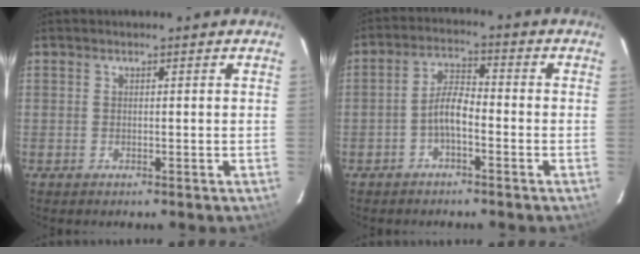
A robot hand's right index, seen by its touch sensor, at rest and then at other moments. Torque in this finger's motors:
{"motor_torque": [1.09, -0.34, 0.49, 0.11]}